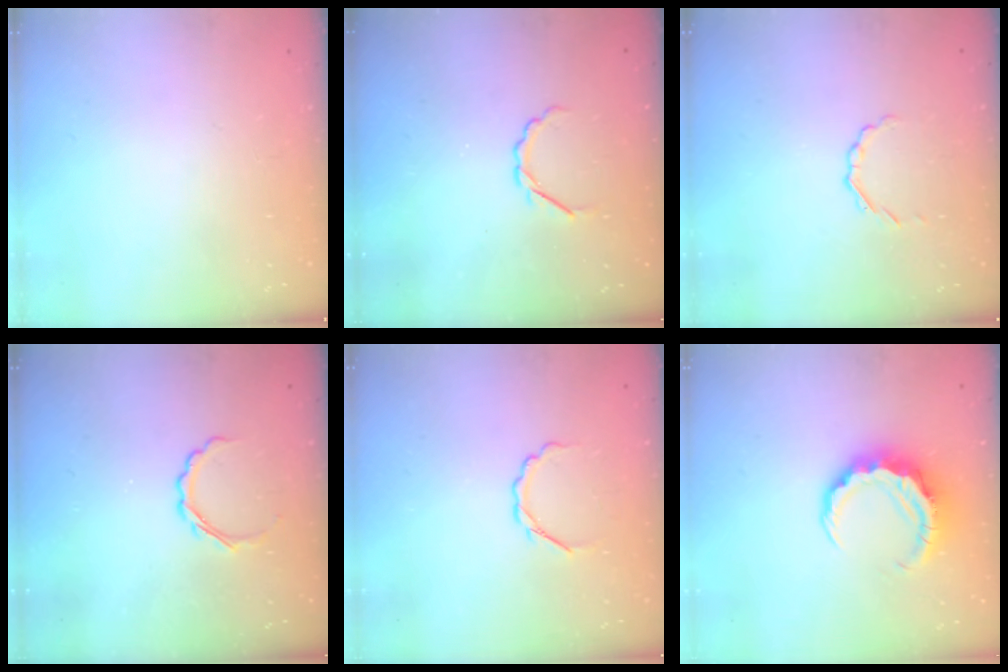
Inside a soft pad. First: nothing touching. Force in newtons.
{"total": 2.4, "press": 2.2, "slide": 0.8}
{"total": 1.8, "press": 1.7, "slide": 0.7}
{"total": 5.4, "press": 5.2, "slide": 1.5}
{"total": 3.4, "press": 3.2, "slide": 1.0}
{"total": 8.2, "press": 8.1, "slide": 1.4}